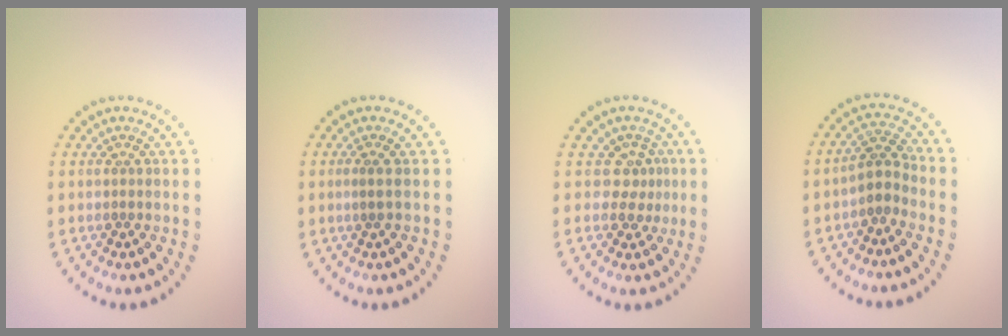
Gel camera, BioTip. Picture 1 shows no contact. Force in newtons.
{"total": 0.8, "press": 0.5, "slide": 0.6}
{"total": 2.2, "press": 1.6, "slide": 1.6}
{"total": 2.4, "press": 2.0, "slide": 1.4}